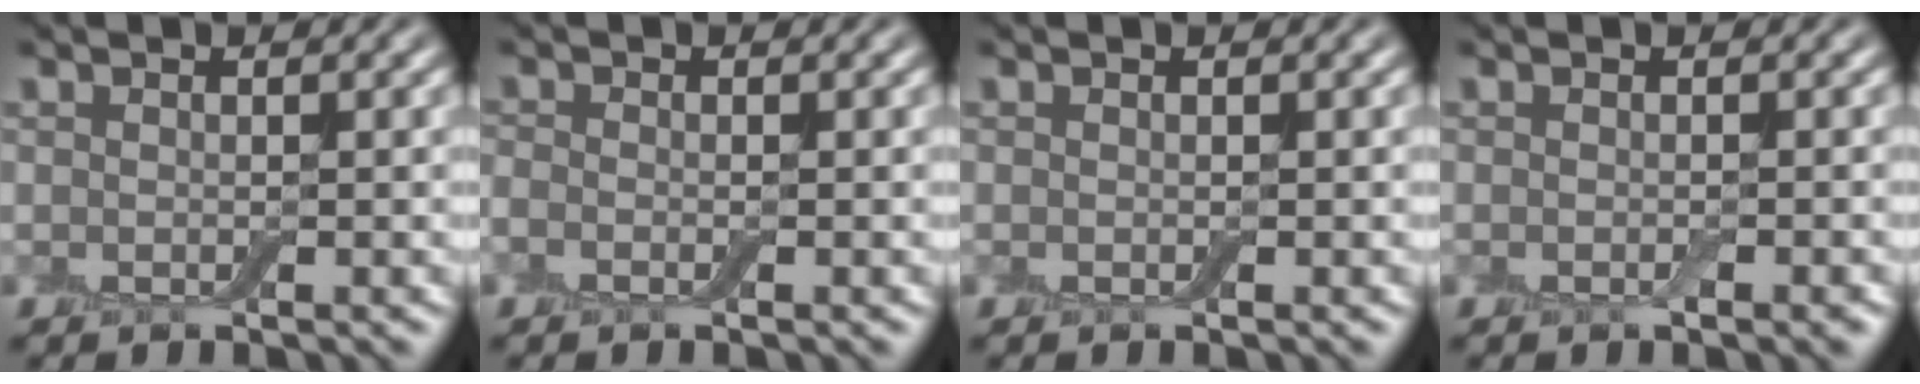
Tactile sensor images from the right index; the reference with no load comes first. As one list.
[{"total": 0.9, "force": [-0.5, 0.5, 0.6], "torque": [-0.016, -0.001, -0.014]}, {"total": 0.0}, {"total": 0.9, "force": [-0.4, 0.2, 0.7], "torque": [-0.012, -0.003, -0.007]}]